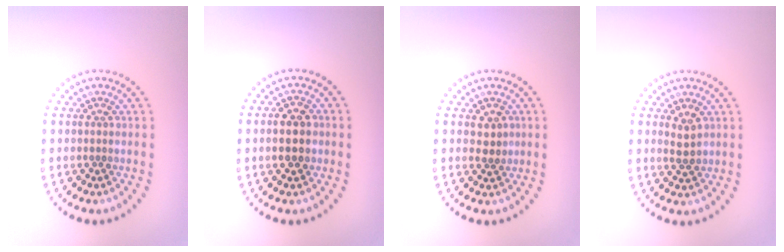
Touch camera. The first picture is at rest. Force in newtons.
{"total": 2.9, "press": 2.9, "slide": 0.2}
{"total": 1.9, "press": 1.8, "slide": 0.6}
{"total": 1.8, "press": 1.8, "slide": 0.5}